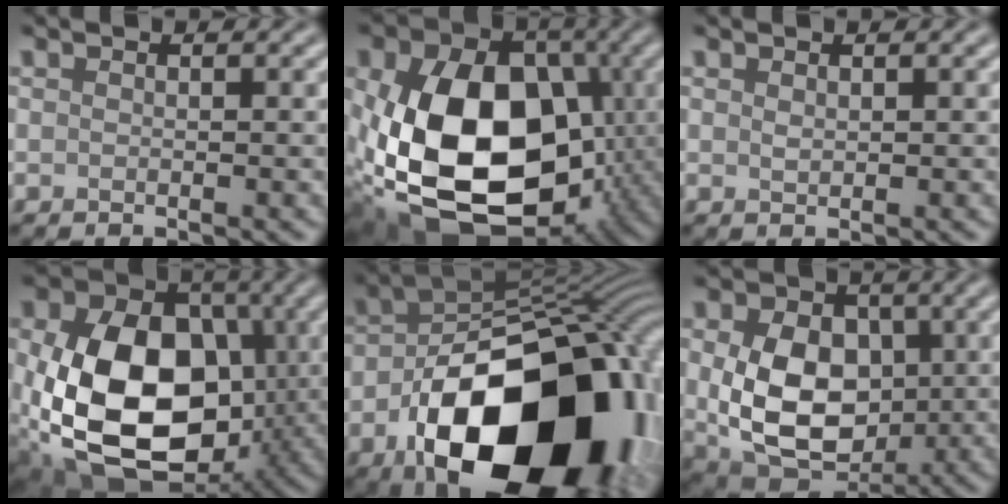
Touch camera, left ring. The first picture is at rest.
{"total": 16.7, "force": [-1.6, 11.7, 11.8], "torque": [-0.225, -0.033, -0.031]}
{"total": 0.7, "force": [0.4, 0.4, 0.4], "torque": [-0.012, -0.001, 0.009]}
{"total": 15.7, "force": [-1.4, 11.2, 10.9], "torque": [-0.208, -0.034, -0.022]}
{"total": 19.9, "force": [-7.4, 12.3, 13.8], "torque": [-0.218, -0.052, -0.100]}
{"total": 10.3, "force": [0.1, 7.4, 7.1], "torque": [-0.138, -0.020, 0.007]}